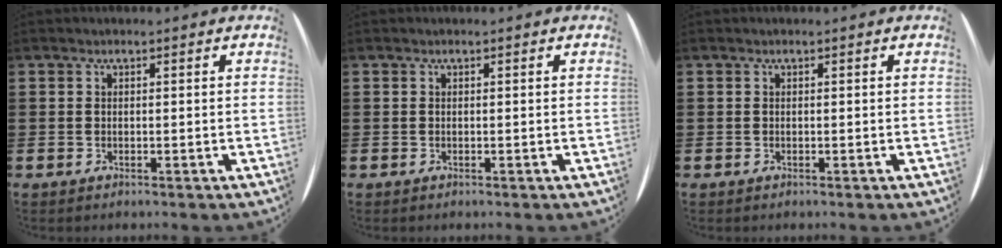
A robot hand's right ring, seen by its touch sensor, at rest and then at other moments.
{"total": 0.0}
{"total": 0.0}